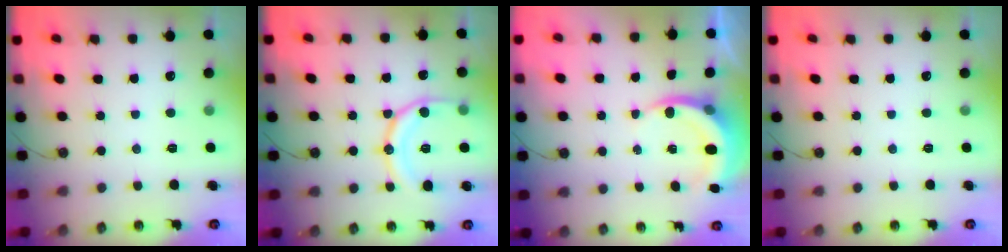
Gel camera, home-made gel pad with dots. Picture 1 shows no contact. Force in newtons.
{"total": 15.0, "press": 14.9, "slide": 1.4}
{"total": 4.6, "press": 4.6, "slide": 0.3}
{"total": 0.0}